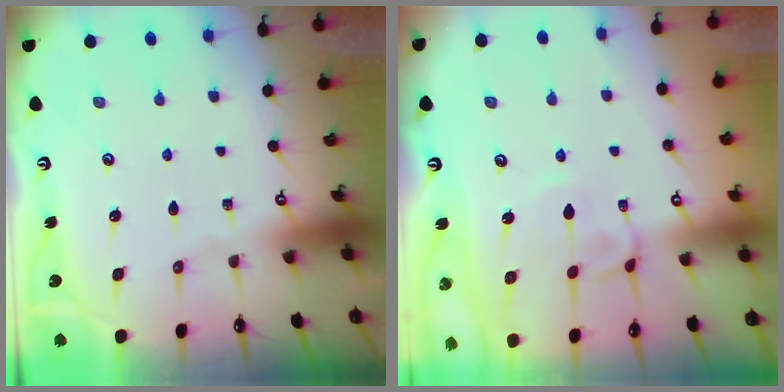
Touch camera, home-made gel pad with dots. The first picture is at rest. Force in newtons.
{"total": 3.0, "press": 3.0, "slide": 0.4}